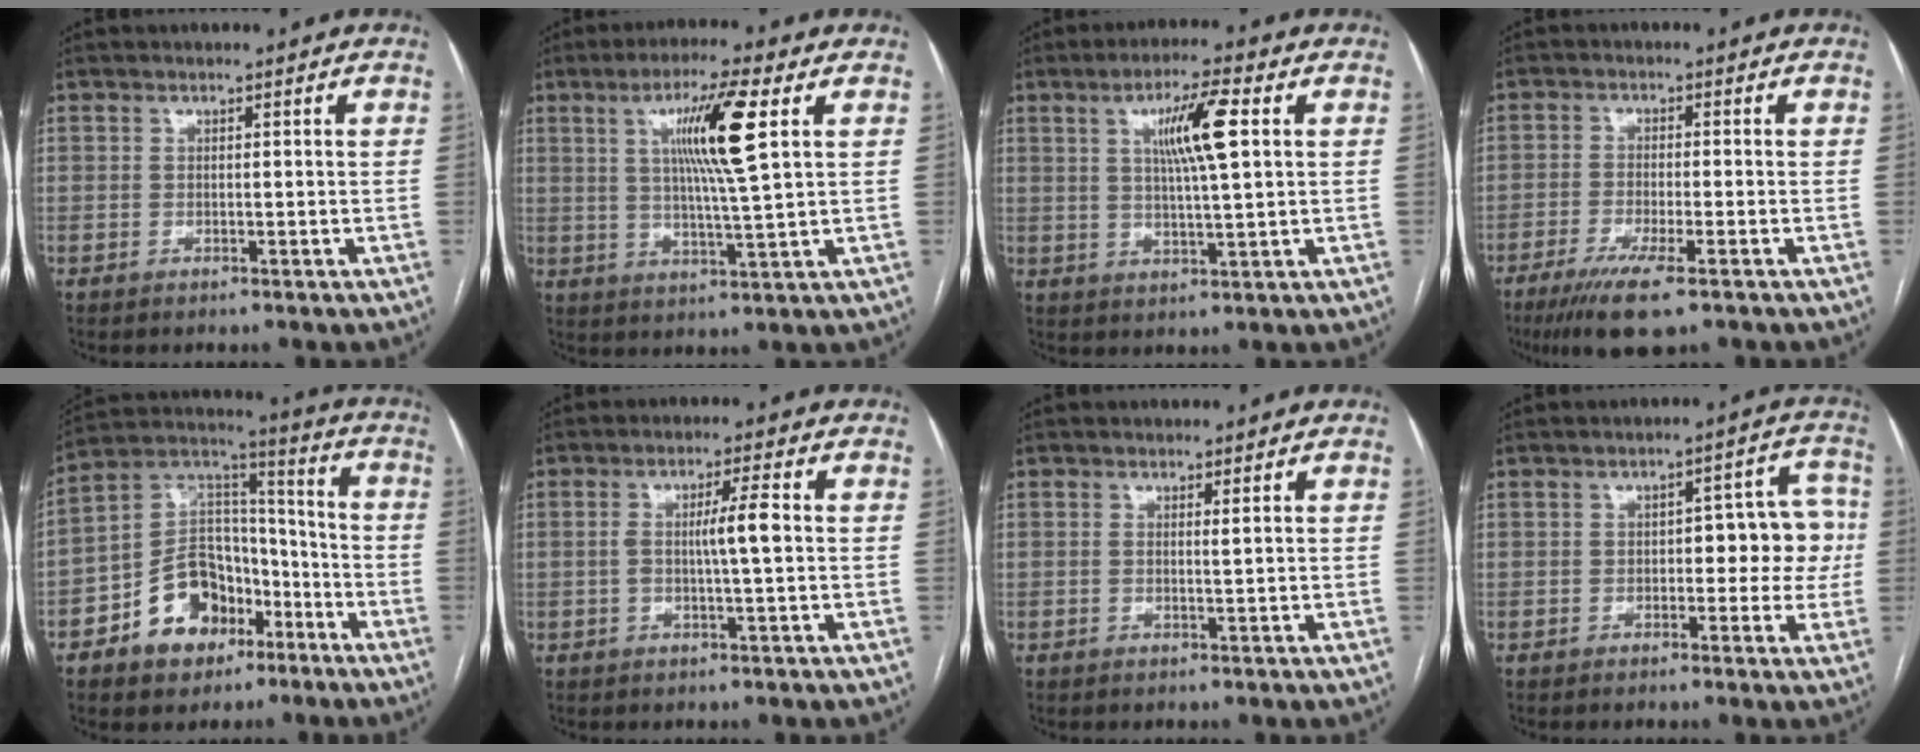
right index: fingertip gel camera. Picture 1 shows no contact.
{"total": 10.8, "force": [3.4, -0.4, 10.2], "torque": [-0.182, 0.001, 0.058]}
{"total": 8.5, "force": [2.5, 0.5, 8.1], "torque": [-0.145, 0.005, 0.041]}
{"total": 7.9, "force": [-5.1, 0.8, 6.0], "torque": [-0.105, -0.021, -0.083]}
{"total": 14.0, "force": [-6.8, 9.8, 7.4], "torque": [-0.137, 0.038, -0.113]}
{"total": 4.7, "force": [0.1, 0.0, 4.7], "torque": [-0.084, 0.003, 0.000]}
{"total": 0.7, "force": [0.4, -0.1, 0.6], "torque": [-0.014, -0.004, 0.007]}
{"total": 7.6, "force": [-0.1, 3.5, 6.7], "torque": [-0.069, 0.034, -0.001]}